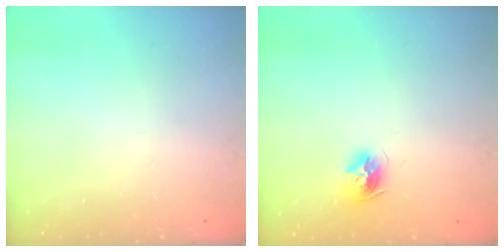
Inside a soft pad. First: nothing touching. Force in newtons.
{"total": 9.5, "press": 9.5, "slide": 0.4}